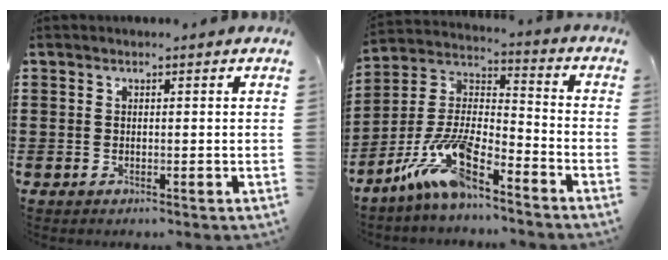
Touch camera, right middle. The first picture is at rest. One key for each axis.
{"total": 12.1, "fx": -8.5, "fy": 3.2, "fz": 8.0, "tx": -0.180, "ty": 0.011, "tz": -0.170}